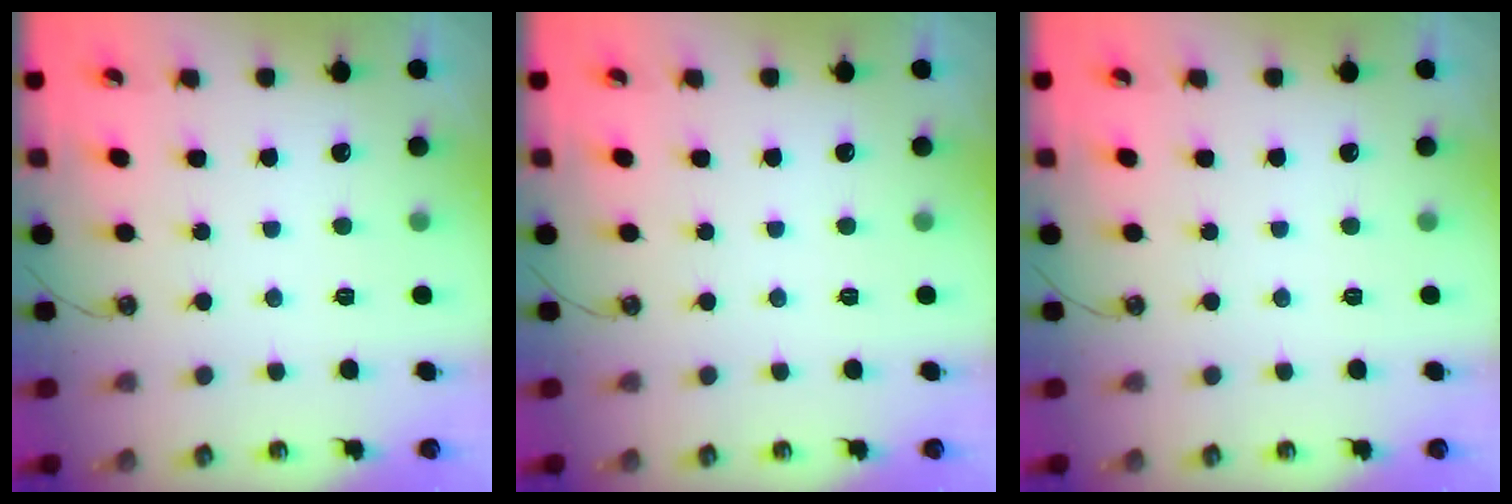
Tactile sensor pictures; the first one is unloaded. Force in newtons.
{"total": 0.0}
{"total": 0.0}